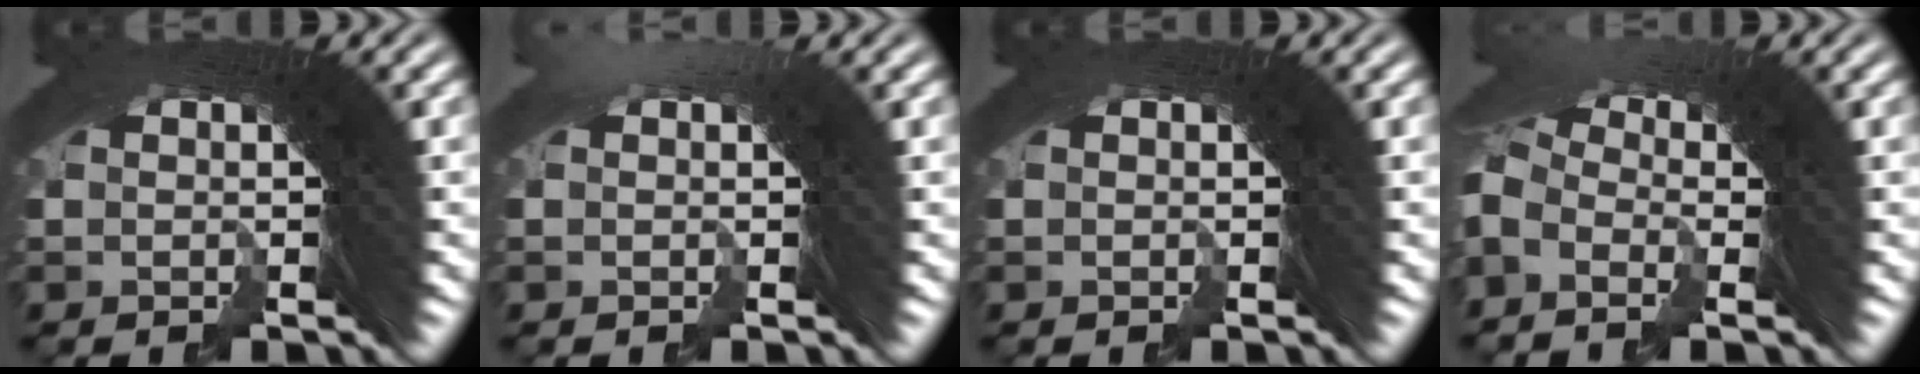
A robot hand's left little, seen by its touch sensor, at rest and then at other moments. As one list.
[{"total": 0.0}, {"total": 0.0}, {"total": 2.2, "force": [-0.5, 1.6, 1.4], "torque": [-0.014, 0.016, -0.017]}]